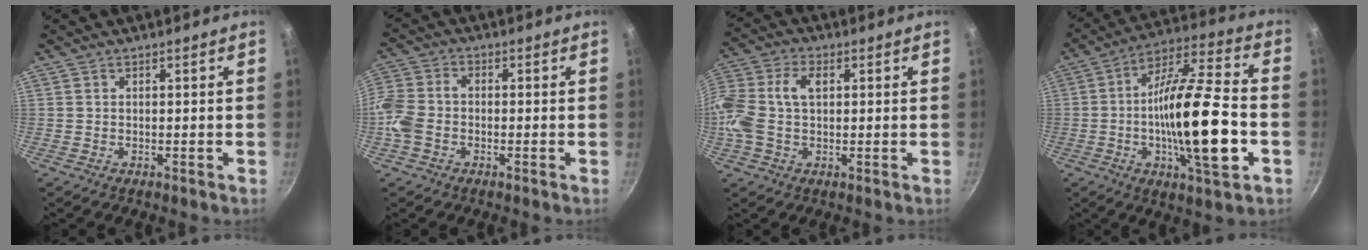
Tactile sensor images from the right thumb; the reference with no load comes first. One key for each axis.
{"total": 8.5, "fx": -2.5, "fy": 6.1, "fz": 5.3, "tx": -0.116, "ty": 0.023, "tz": -0.069}
{"total": 12.9, "fx": 1.1, "fy": 8.2, "fz": 9.8, "tx": -0.206, "ty": 0.023, "tz": 0.005}
{"total": 21.9, "fx": -4.3, "fy": 6.1, "fz": 20.6, "tx": -0.343, "ty": 0.030, "tz": -0.079}